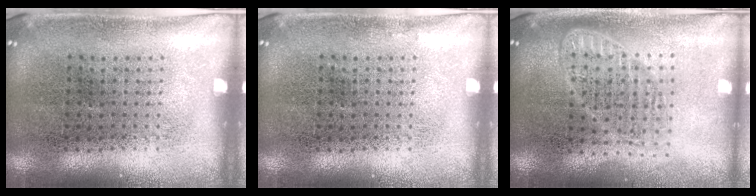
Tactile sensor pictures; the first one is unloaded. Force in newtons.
{"total": 0.0}
{"total": 1.7, "press": 1.4, "slide": 0.9}